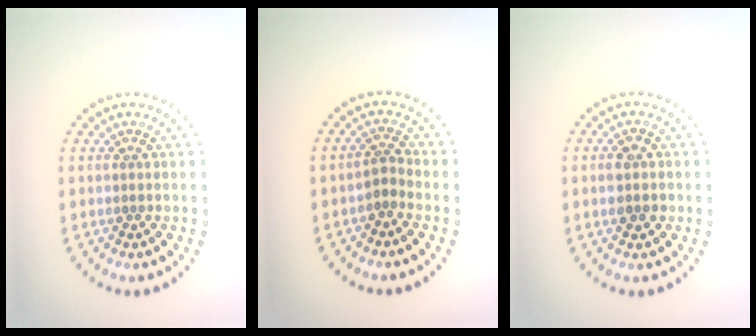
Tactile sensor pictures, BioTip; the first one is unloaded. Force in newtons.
{"total": 1.7, "press": 1.2, "slide": 1.2}
{"total": 2.0, "press": 2.0, "slide": 0.1}